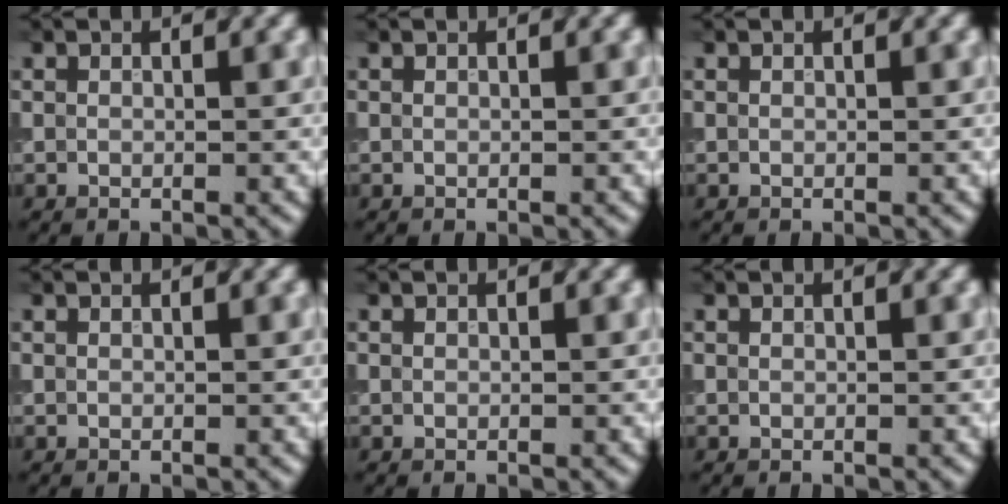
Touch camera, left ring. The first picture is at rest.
{"total": 0.0}
{"total": 0.0}
{"total": 0.0}
{"total": 0.0}
{"total": 0.0}